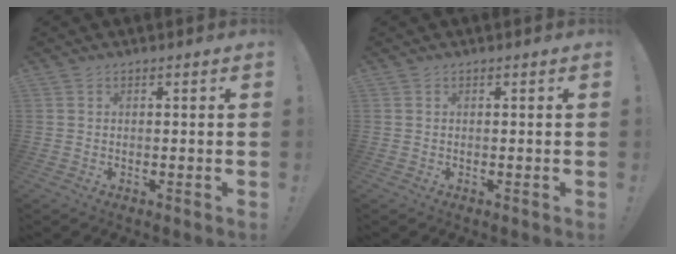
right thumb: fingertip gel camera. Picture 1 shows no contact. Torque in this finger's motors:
{"motor_torque": [0.00, 0.00, -0.01, 0.01, 0.00]}